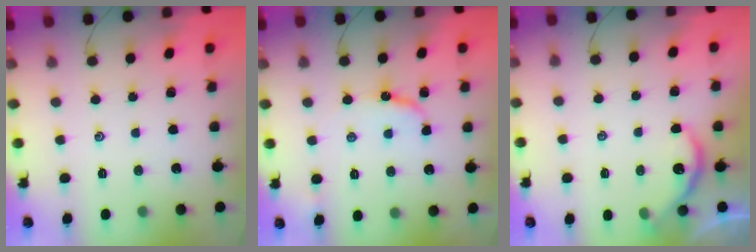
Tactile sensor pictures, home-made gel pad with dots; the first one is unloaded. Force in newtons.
{"total": 8.0, "press": 8.0, "slide": 0.7}
{"total": 3.2, "press": 3.1, "slide": 0.4}